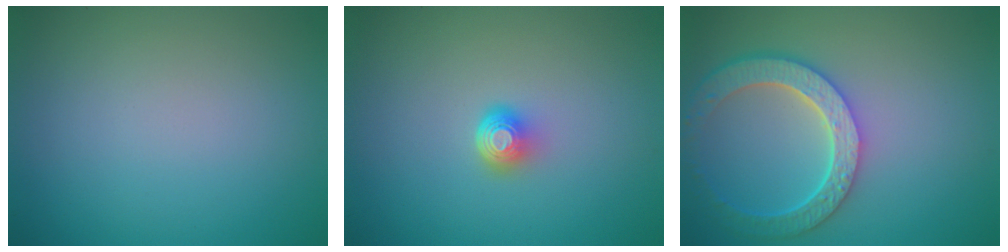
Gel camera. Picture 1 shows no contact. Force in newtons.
{"total": 2.1, "press": 1.4, "slide": 1.6}
{"total": 6.0, "press": 4.7, "slide": 3.7}